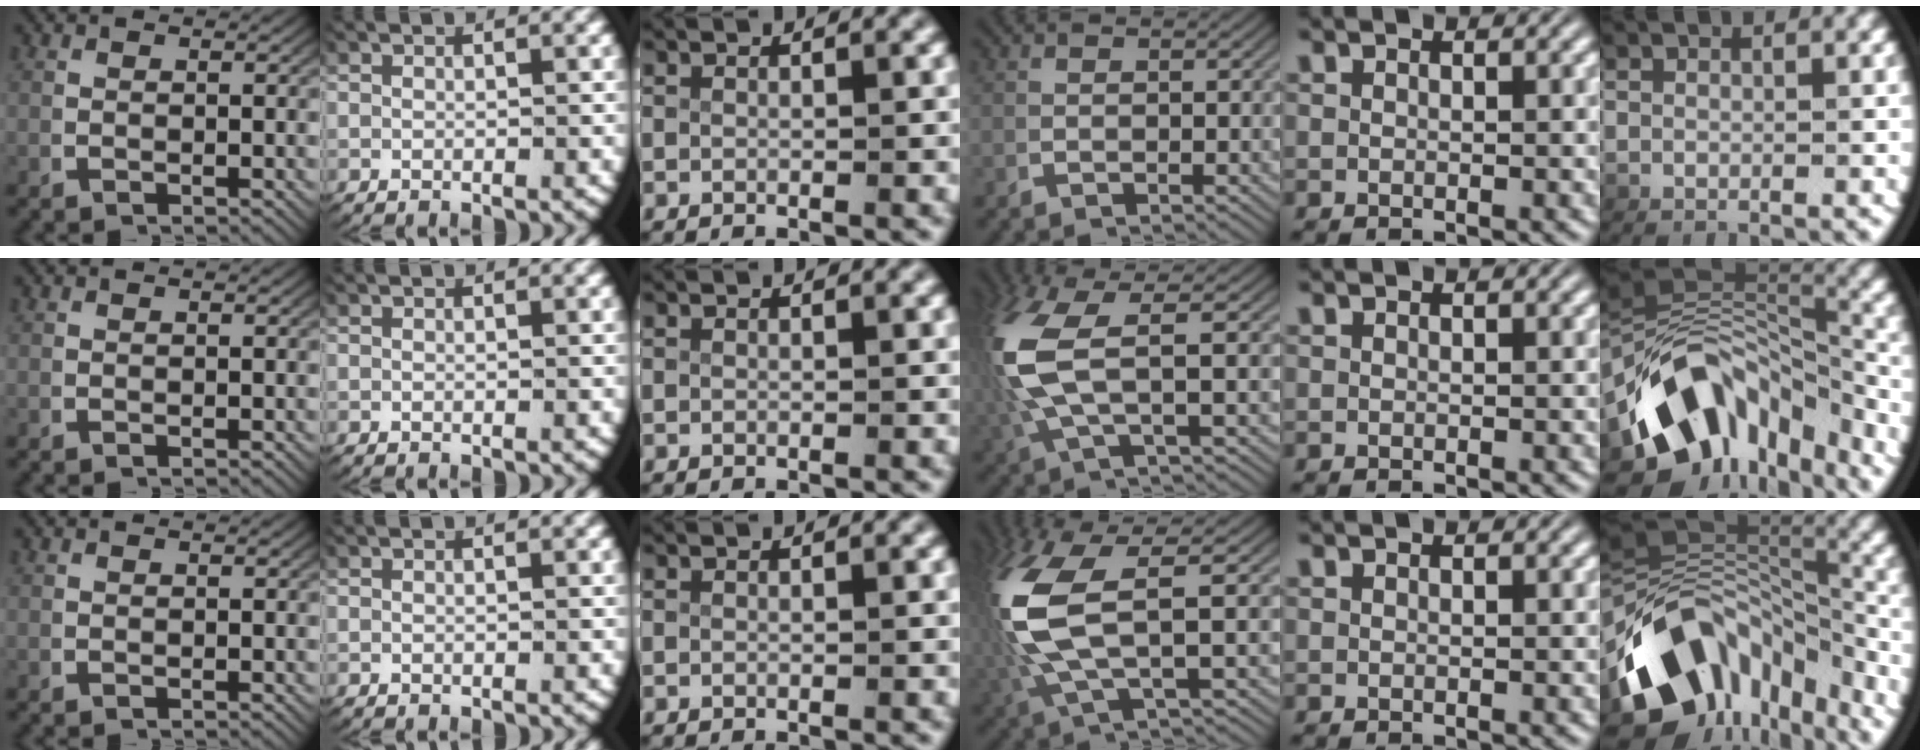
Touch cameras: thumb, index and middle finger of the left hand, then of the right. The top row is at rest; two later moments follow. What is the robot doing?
{"motion": "lift_and_place", "object": "fork"}